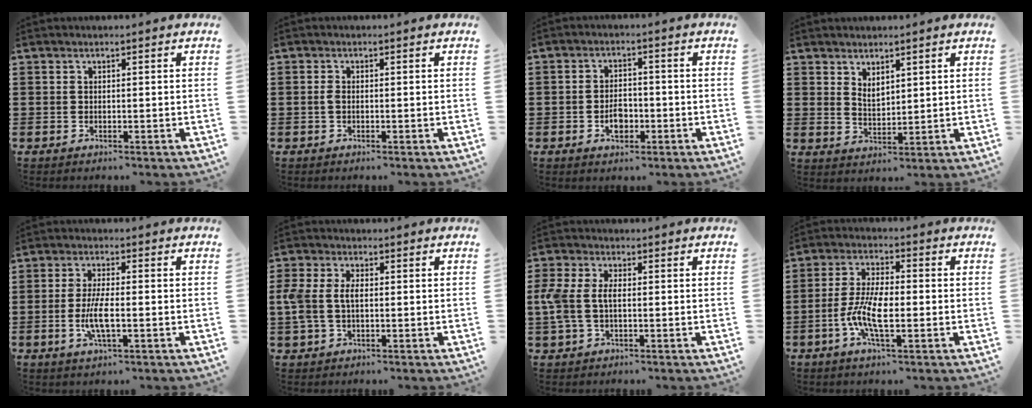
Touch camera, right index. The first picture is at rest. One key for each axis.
{"total": 1.2, "fx": -0.2, "fy": 0.7, "fz": 1.0, "tx": -0.028, "ty": -0.001, "tz": -0.008}
{"total": 3.7, "fx": -1.4, "fy": 2.2, "fz": 2.6, "tx": -0.043, "ty": -0.003, "tz": -0.025}
{"total": 2.6, "fx": 2.2, "fy": 1.2, "fz": 0.7, "tx": -0.019, "ty": 0.003, "tz": 0.043}
{"total": 5.4, "fx": -1.3, "fy": 1.4, "fz": 5.1, "tx": -0.113, "ty": -0.006, "tz": -0.031}
{"total": 4.7, "fx": 0.0, "fy": 2.9, "fz": 3.7, "tx": -0.106, "ty": -0.002, "tz": -0.011}
{"total": 5.0, "fx": -0.3, "fy": 2.9, "fz": 4.1, "tx": -0.116, "ty": -0.006, "tz": -0.016}
{"total": 7.8, "fx": -2.1, "fy": 2.5, "fz": 7.1, "tx": -0.160, "ty": -0.012, "tz": -0.045}